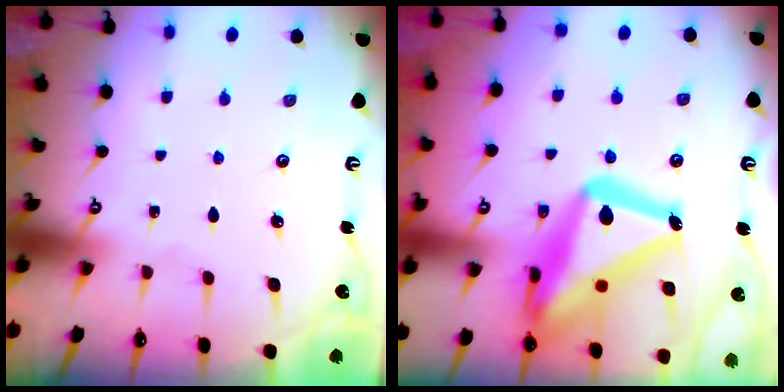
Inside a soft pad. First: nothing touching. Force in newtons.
{"total": 24.9, "press": 24.8, "slide": 2.1}